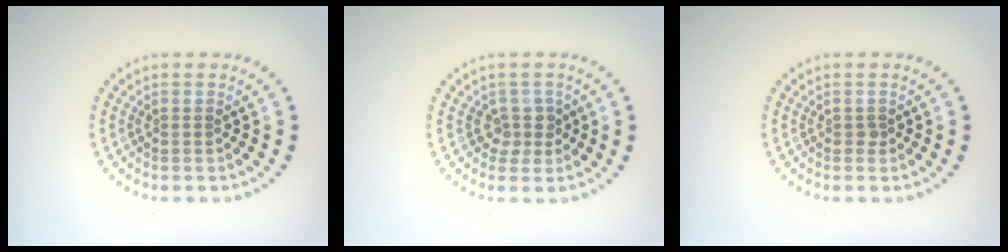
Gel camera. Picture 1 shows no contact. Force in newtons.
{"total": 1.9, "press": 1.4, "slide": 1.3}
{"total": 0.5, "press": 0.3, "slide": 0.4}